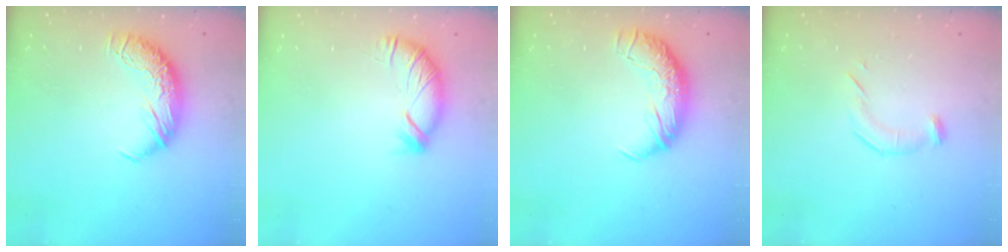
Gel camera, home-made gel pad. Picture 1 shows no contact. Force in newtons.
{"total": 4.0, "press": 3.9, "slide": 0.8}
{"total": 2.3, "press": 0.9, "slide": 2.2}
{"total": 5.4, "press": 5.4, "slide": 0.7}